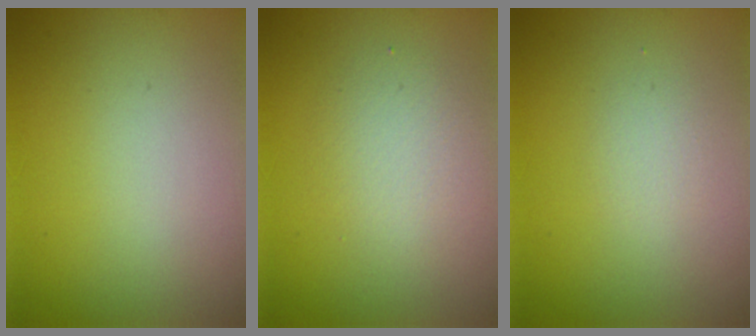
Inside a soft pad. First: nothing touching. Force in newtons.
{"total": 2.6, "press": 2.6, "slide": 0.1}
{"total": 0.9, "press": 0.9, "slide": 0.0}